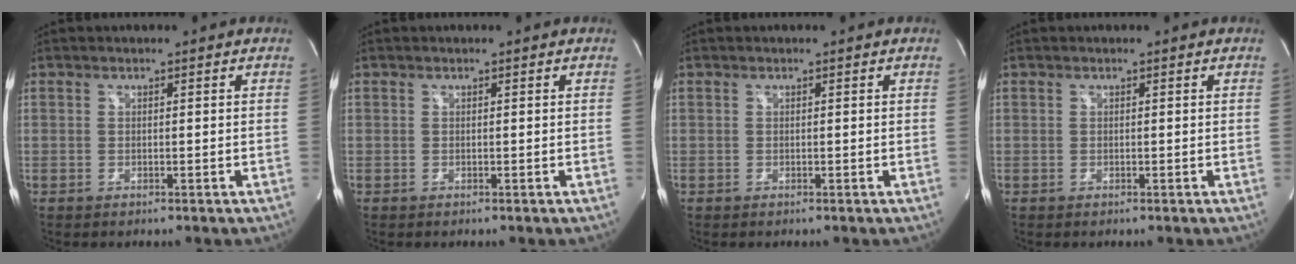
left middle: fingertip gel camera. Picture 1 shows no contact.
{"total": 0.0}
{"total": 0.0}
{"total": 0.0}